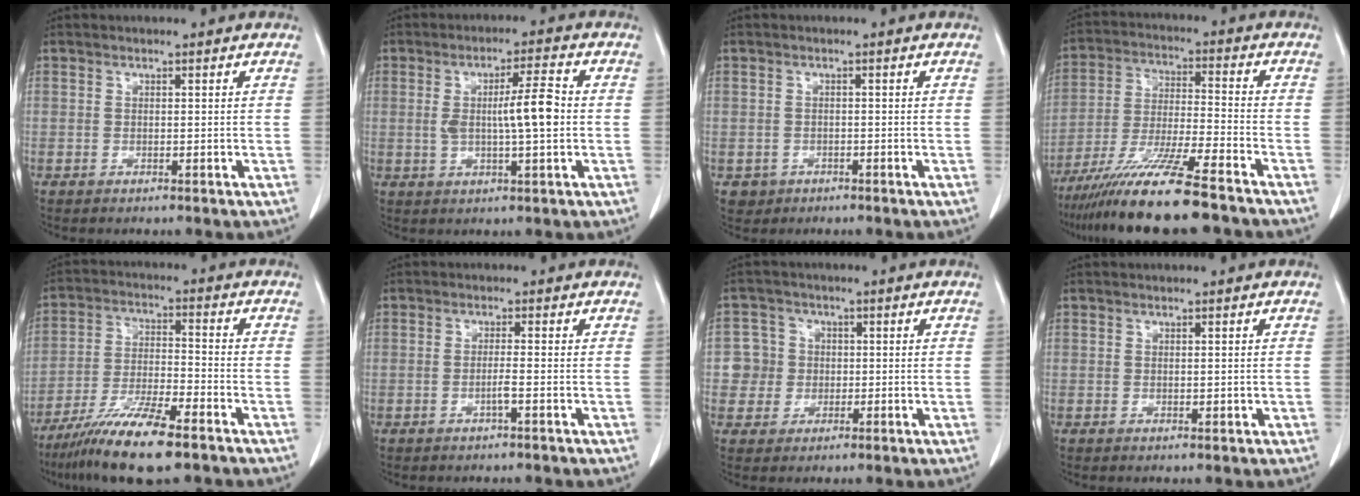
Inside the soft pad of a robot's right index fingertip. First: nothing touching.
{"total": 7.4, "force": [0.1, 0.8, 7.4], "torque": [-0.126, 0.006, 0.001]}
{"total": 2.1, "force": [-1.0, 1.9, 0.1], "torque": [-0.001, 0.007, -0.013]}
{"total": 14.2, "force": [-11.1, -0.3, 8.9], "torque": [-0.169, -0.033, -0.195]}
{"total": 12.2, "force": [-8.5, 1.4, 8.7], "torque": [-0.164, -0.029, -0.153]}
{"total": 1.6, "force": [-0.7, -0.3, 1.4], "torque": [-0.028, -0.001, -0.015]}
{"total": 4.7, "force": [-0.2, 4.7, 0.2], "torque": [0.003, 0.015, -0.003]}
{"total": 0.7, "force": [0.0, 0.4, 0.6], "torque": [-0.010, -0.002, 0.004]}